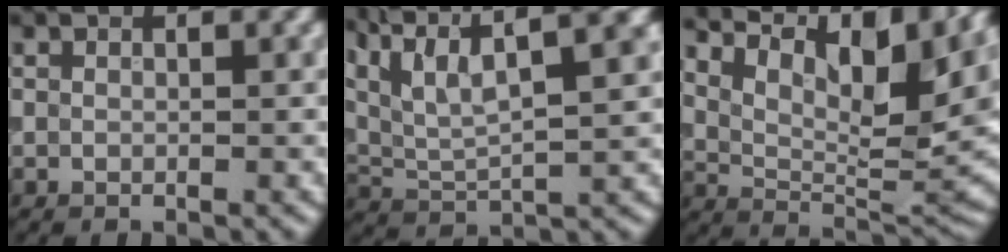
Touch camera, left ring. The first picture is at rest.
{"total": 11.8, "force": [6.9, 4.5, 8.5], "torque": [-0.167, 0.036, 0.095]}
{"total": 12.9, "force": [7.6, 4.8, 9.3], "torque": [-0.141, 0.022, 0.130]}